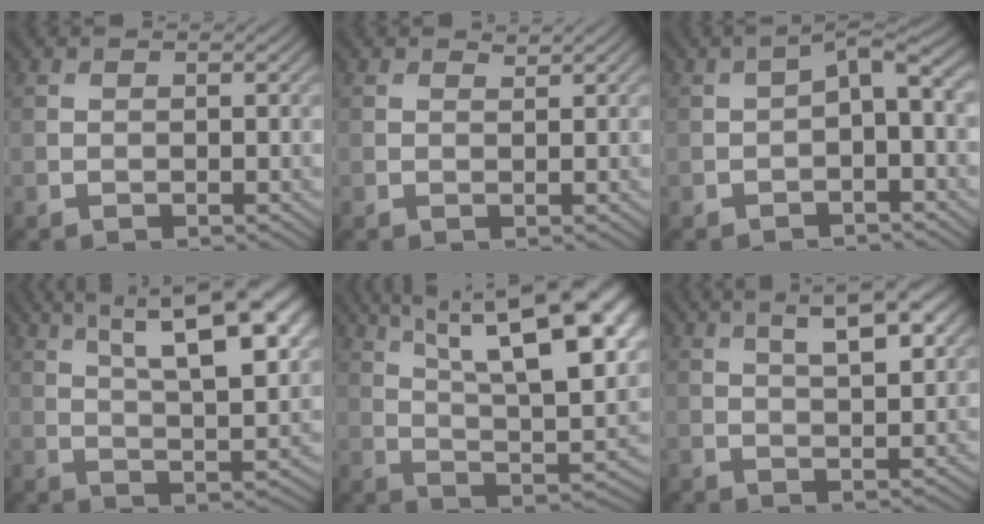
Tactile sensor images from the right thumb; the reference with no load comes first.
{"total": 0.7, "force": [0.7, 0.1, 0.2], "torque": [-0.004, -0.004, 0.014]}
{"total": 3.9, "force": [-0.3, 1.6, 3.6], "torque": [-0.057, 0.001, -0.008]}
{"total": 16.3, "force": [7.9, 5.9, 13.0], "torque": [-0.192, 0.019, 0.115]}
{"total": 20.2, "force": [9.5, 7.8, 16.1], "torque": [-0.245, 0.038, 0.148]}
{"total": 8.3, "force": [4.1, 2.6, 6.7], "torque": [-0.103, 0.011, 0.064]}